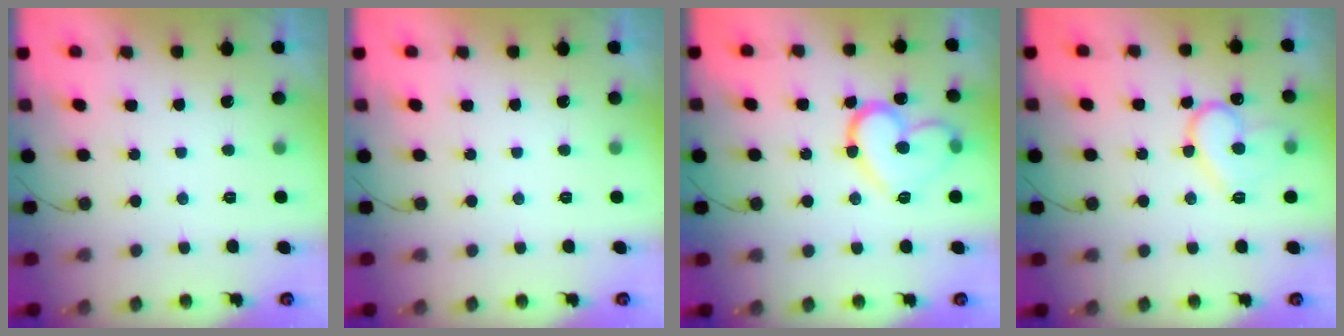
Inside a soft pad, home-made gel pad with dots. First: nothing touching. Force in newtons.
{"total": 0.0}
{"total": 15.3, "press": 15.2, "slide": 1.4}
{"total": 12.8, "press": 12.7, "slide": 1.2}